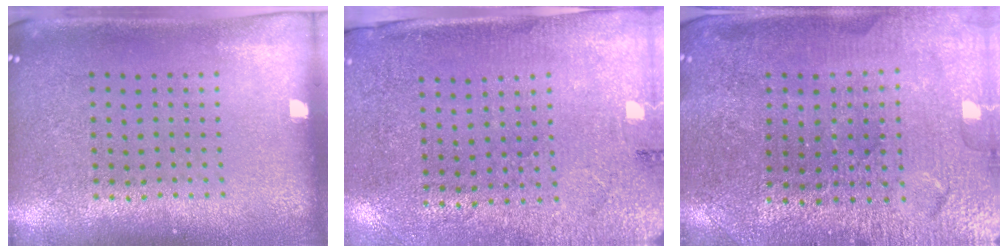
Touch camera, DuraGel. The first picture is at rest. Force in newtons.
{"total": 2.7, "press": 2.3, "slide": 1.4}
{"total": 3.1, "press": 3.1, "slide": 0.1}